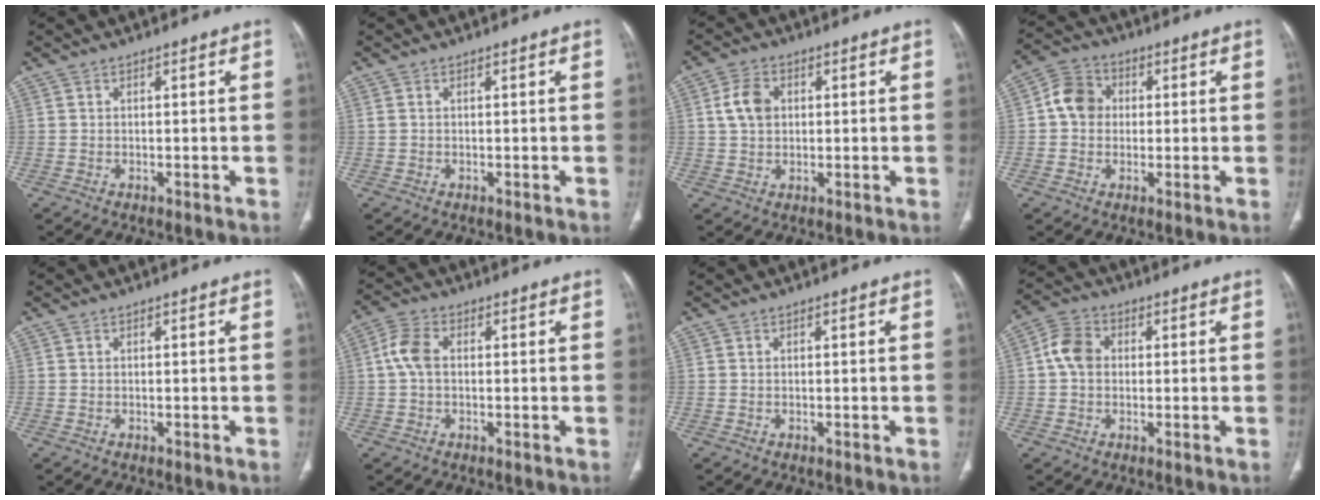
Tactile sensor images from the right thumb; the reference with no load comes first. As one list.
[{"total": 0.7, "force": [0.3, 0.4, 0.5], "torque": [-0.016, 0.012, 0.011]}, {"total": 5.7, "force": [1.2, 4.2, 3.7], "torque": [-0.065, 0.004, 0.020]}, {"total": 7.1, "force": [0.6, 6.2, 3.5], "torque": [-0.049, 0.016, 0.001]}, {"total": 0.0}, {"total": 5.2, "force": [0.4, 3.4, 4.0], "torque": [-0.089, 0.015, 0.002]}, {"total": 0.0}, {"total": 6.1, "force": [0.5, 4.8, 3.8], "torque": [-0.066, 0.014, 0.002]}]